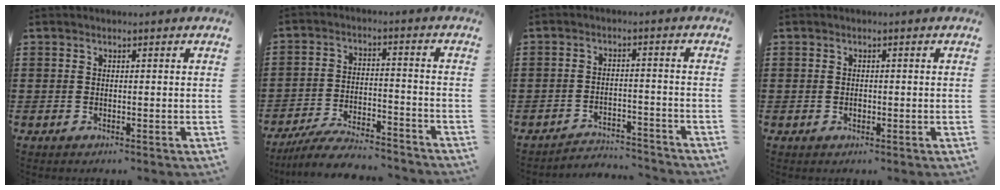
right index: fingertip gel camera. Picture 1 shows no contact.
{"total": 7.0, "force": [-6.6, 0.5, 2.3], "torque": [-0.044, 0.008, -0.126]}
{"total": 3.4, "force": [-3.4, 0.4, 0.3], "torque": [-0.011, 0.004, -0.072]}
{"total": 0.9, "force": [-0.3, 0.6, 0.6], "torque": [-0.014, 0.000, -0.005]}